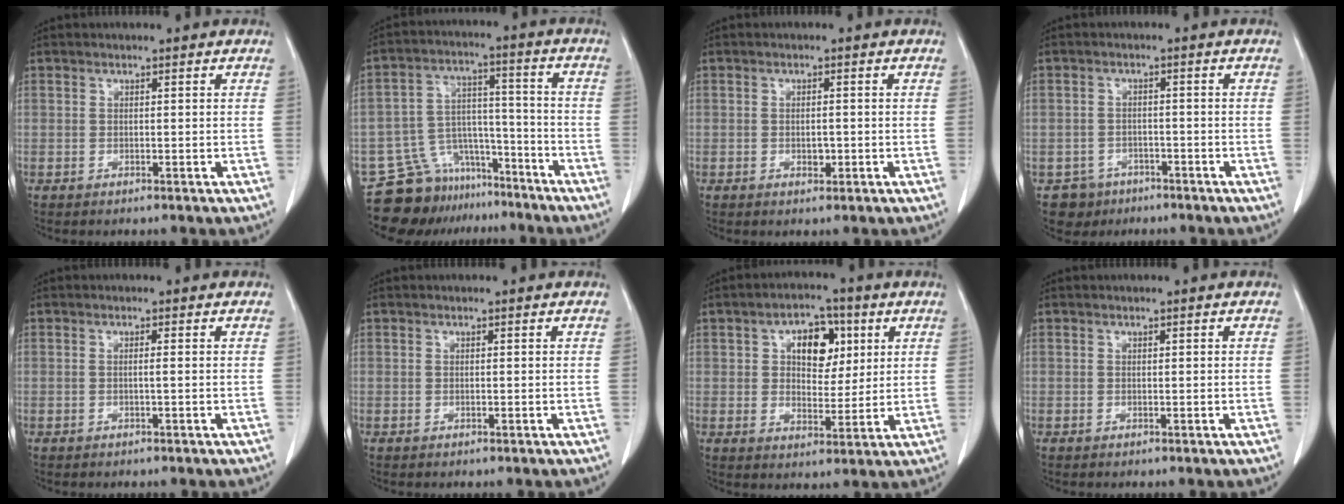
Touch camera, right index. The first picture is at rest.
{"total": 11.8, "force": [-9.9, 6.2, 1.8], "torque": [-0.022, 0.052, -0.161]}
{"total": 1.6, "force": [-0.4, 0.9, 1.3], "torque": [-0.023, 0.000, -0.003]}
{"total": 4.5, "force": [-2.8, 3.5, -0.2], "torque": [0.007, 0.011, -0.041]}
{"total": 0.7, "force": [-0.1, -0.1, 0.7], "torque": [-0.009, 0.002, -0.003]}
{"total": 0.0}
{"total": 8.4, "force": [2.8, 5.1, 6.1], "torque": [-0.092, 0.020, 0.048]}
{"total": 0.0}